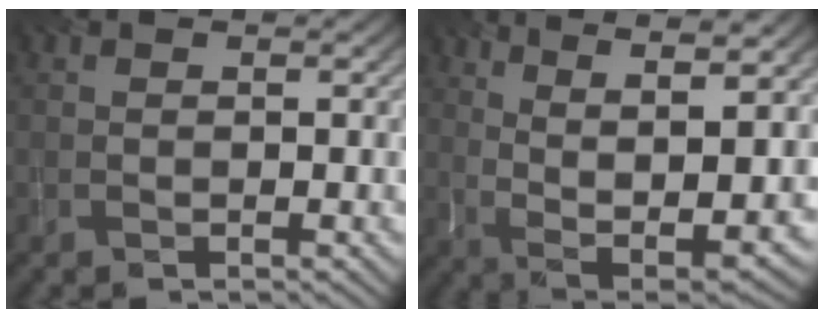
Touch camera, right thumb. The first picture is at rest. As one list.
[{"total": 12.9, "force": [5.3, 4.4, 10.9], "torque": [-0.203, 0.014, 0.096]}]